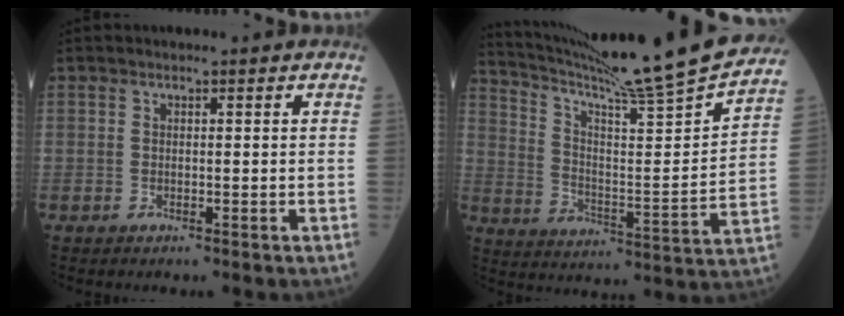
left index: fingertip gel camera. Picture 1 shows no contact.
{"total": 24.1, "force": [21.9, -1.9, 9.8], "torque": [-0.178, -0.075, 0.314]}